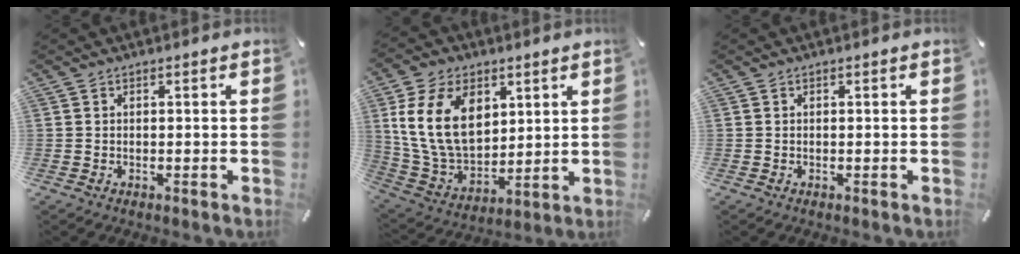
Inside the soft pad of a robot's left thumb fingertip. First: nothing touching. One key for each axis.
{"total": 17.5, "fx": 5.5, "fy": 12.3, "fz": 11.1, "tx": -0.248, "ty": -0.007, "tz": 0.101}
{"total": 0.0}